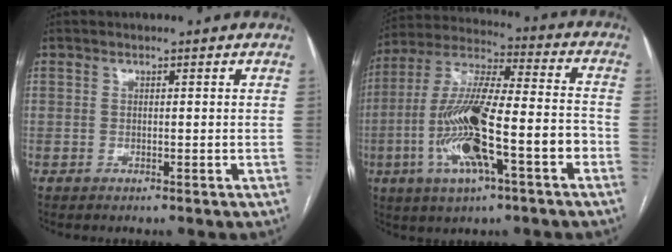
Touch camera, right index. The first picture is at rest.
{"total": 15.1, "force": [-5.1, 1.2, 14.2], "torque": [-0.280, 0.005, -0.098]}